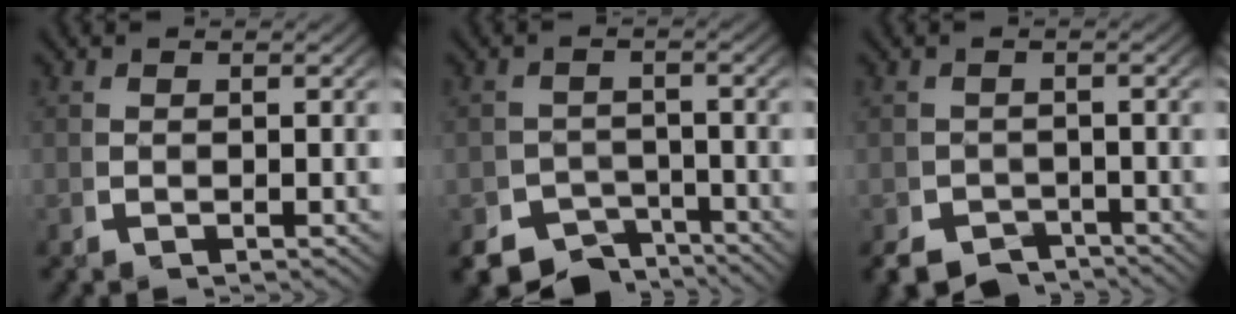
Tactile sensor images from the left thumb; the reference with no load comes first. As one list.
[{"total": 7.3, "force": [-5.9, 3.9, 1.6], "torque": [-0.006, -0.036, -0.094]}, {"total": 4.6, "force": [-4.0, 2.1, 0.4], "torque": [0.017, -0.024, -0.061]}]